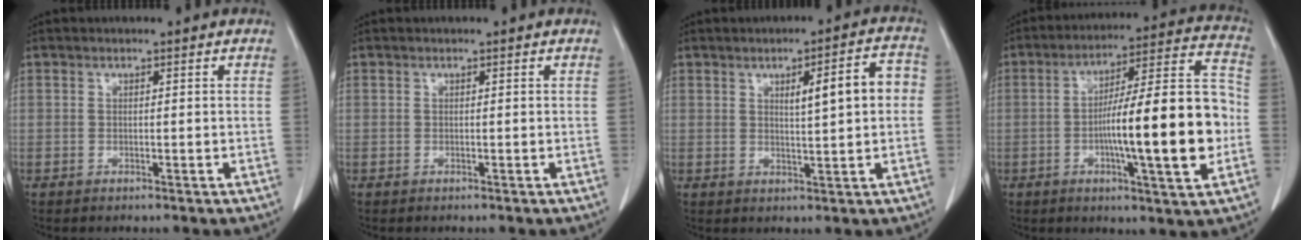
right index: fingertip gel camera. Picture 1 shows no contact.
{"total": 0.0}
{"total": 7.5, "force": [1.1, 1.2, 7.3], "torque": [-0.104, 0.020, 0.018]}
{"total": 18.9, "force": [-3.2, 1.7, 18.6], "torque": [-0.285, 0.014, -0.048]}